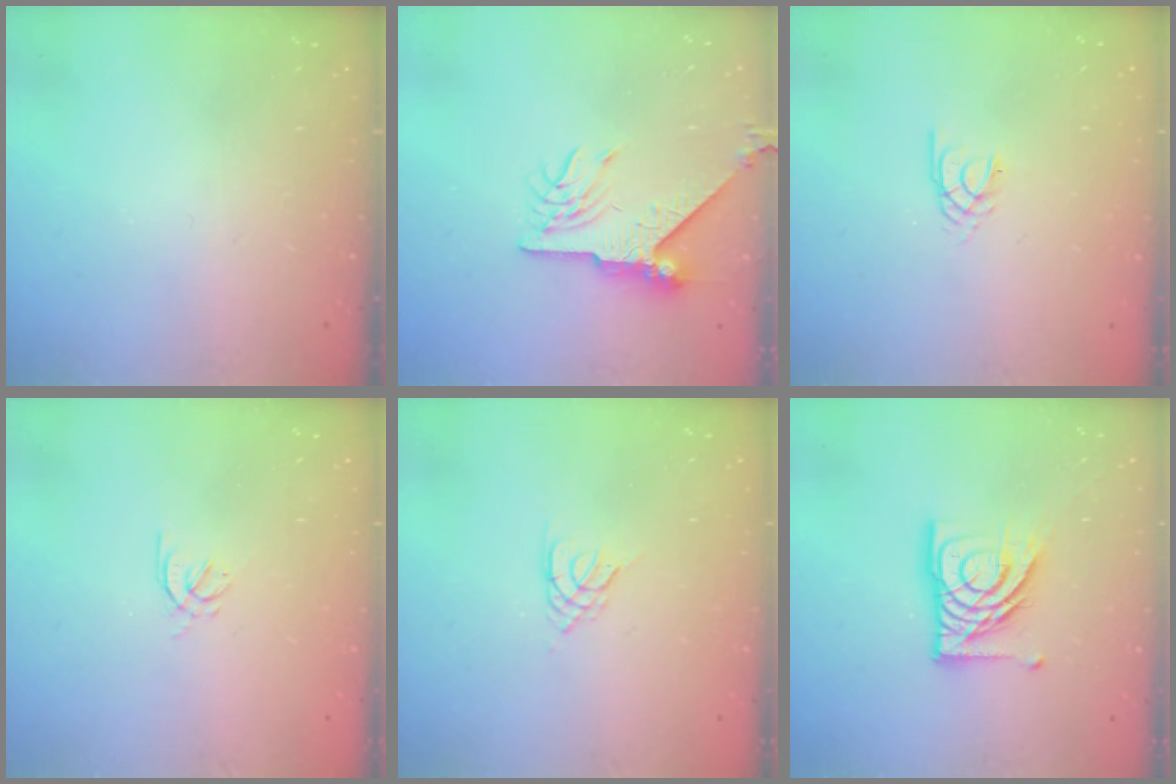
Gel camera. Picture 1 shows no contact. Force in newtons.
{"total": 7.7, "press": 7.7, "slide": 1.0}
{"total": 1.7, "press": 1.7, "slide": 0.3}
{"total": 2.2, "press": 2.1, "slide": 0.7}
{"total": 2.1, "press": 2.1, "slide": 0.4}
{"total": 14.7, "press": 14.6, "slide": 1.7}